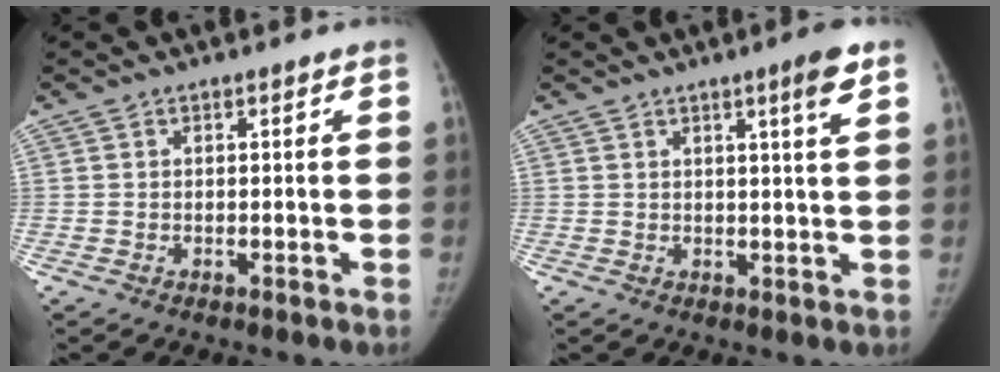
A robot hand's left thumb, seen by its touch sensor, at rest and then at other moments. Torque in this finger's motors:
{"motor_torque": [0.42, 0.10, 0.70, -0.17, 0.11]}